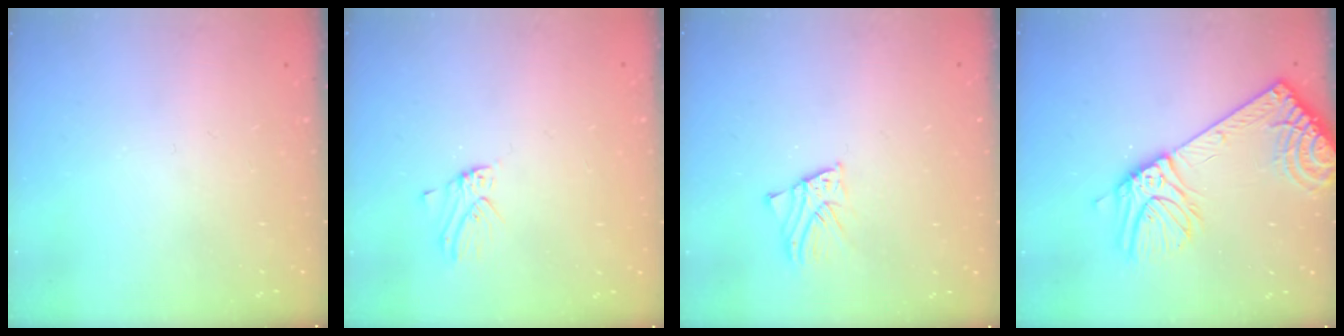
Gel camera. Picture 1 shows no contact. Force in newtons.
{"total": 1.4, "press": 1.4, "slide": 0.1}
{"total": 2.6, "press": 2.6, "slide": 0.1}
{"total": 16.6, "press": 16.2, "slide": 4.0}